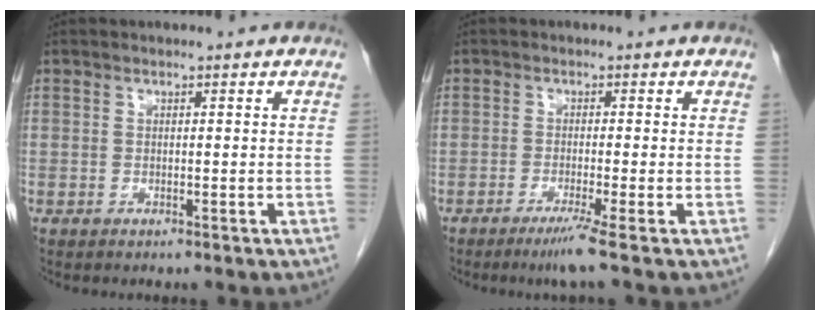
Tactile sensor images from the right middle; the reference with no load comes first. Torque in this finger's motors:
{"motor_torque": [0.50, -0.28, 0.15, 0.03]}